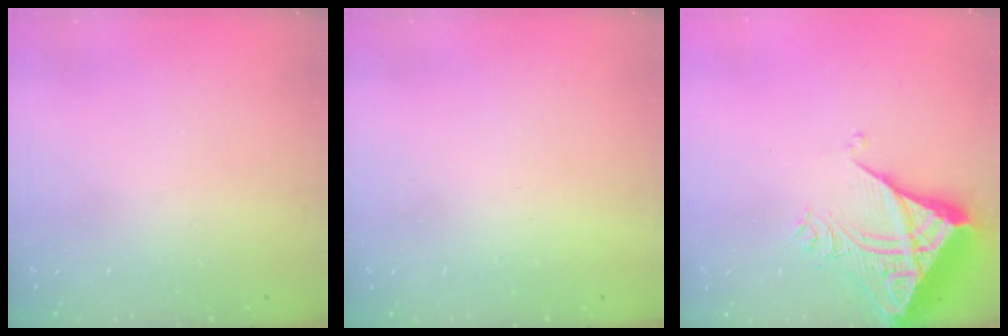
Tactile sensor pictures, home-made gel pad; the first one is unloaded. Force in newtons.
{"total": 1.7, "press": 1.7, "slide": 0.1}
{"total": 10.6, "press": 10.6, "slide": 1.1}